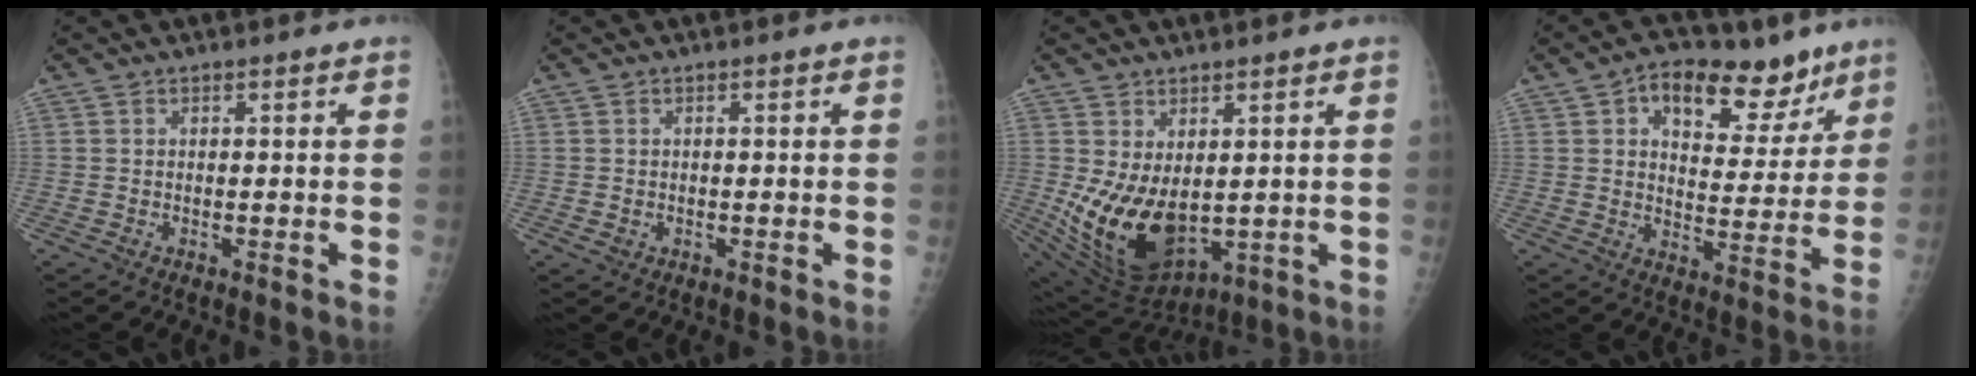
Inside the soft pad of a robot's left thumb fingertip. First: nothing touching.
{"total": 1.2, "force": [-0.2, 1.1, 0.6], "torque": [-0.007, 0.001, 0.001]}
{"total": 14.6, "force": [0.0, 9.3, 11.3], "torque": [-0.186, -0.028, 0.035]}
{"total": 17.0, "force": [9.8, 9.4, 10.2], "torque": [-0.089, -0.027, 0.144]}